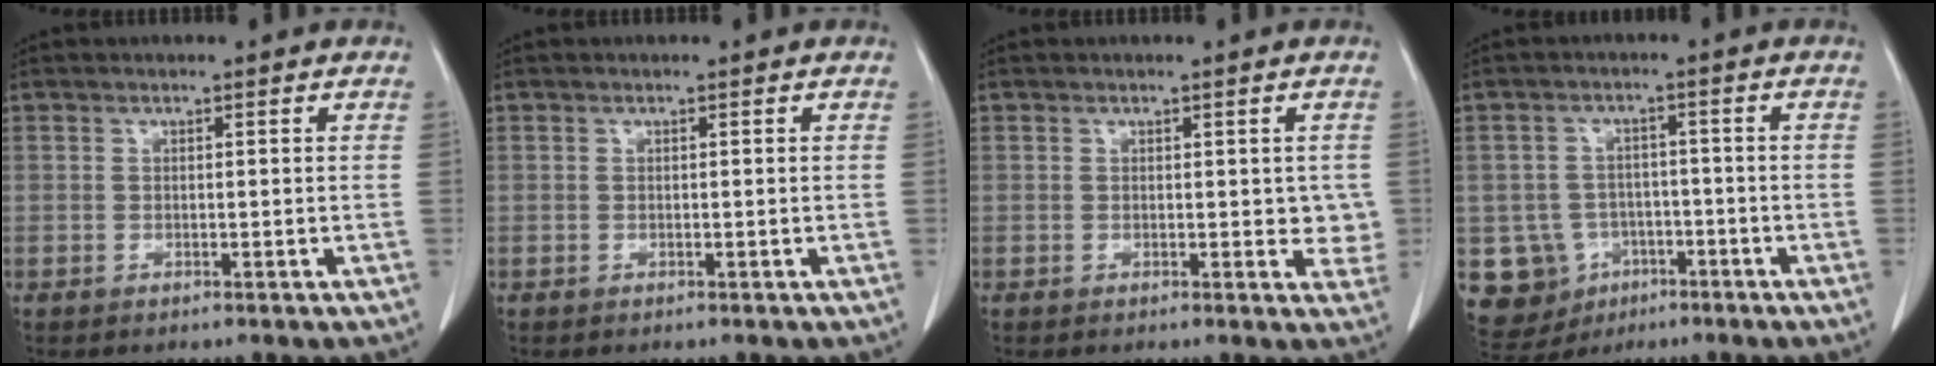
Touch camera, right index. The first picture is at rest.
{"total": 0.0}
{"total": 3.1, "force": [0.5, 1.9, 2.4], "torque": [-0.010, -0.003, 0.004]}
{"total": 9.9, "force": [-3.1, 9.2, 1.8], "torque": [-0.055, 0.019, -0.033]}